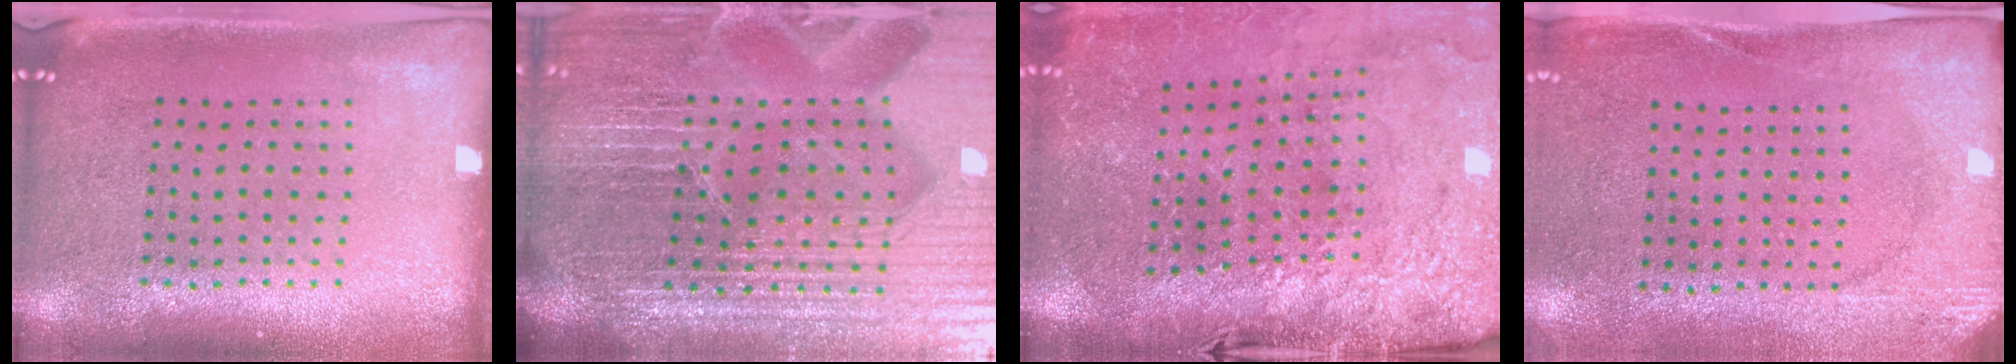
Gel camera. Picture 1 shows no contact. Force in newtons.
{"total": 7.2, "press": 6.3, "slide": 3.4}
{"total": 3.2, "press": 3.1, "slide": 1.0}
{"total": 2.6, "press": 2.1, "slide": 1.6}